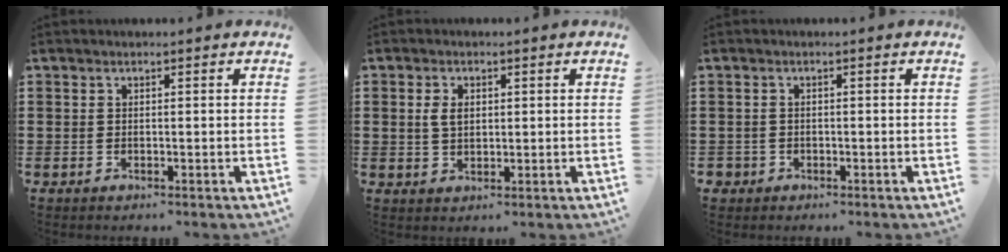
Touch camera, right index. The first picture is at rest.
{"total": 2.8, "force": [0.5, 1.7, 2.2], "torque": [-0.047, 0.008, 0.007]}
{"total": 1.2, "force": [-0.8, 0.9, 0.0], "torque": [-0.004, 0.000, -0.020]}